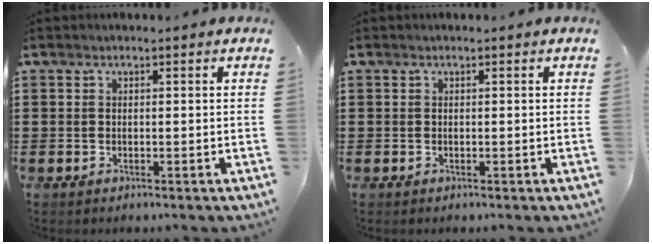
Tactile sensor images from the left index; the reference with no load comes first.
{"total": 0.0}